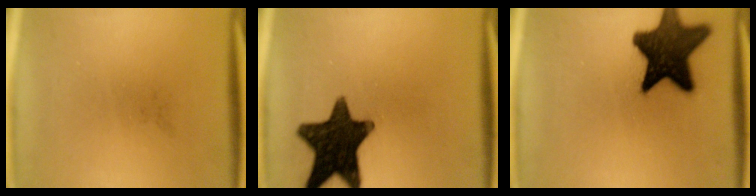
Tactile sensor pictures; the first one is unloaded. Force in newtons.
{"total": 15.8}
{"total": 15.6}